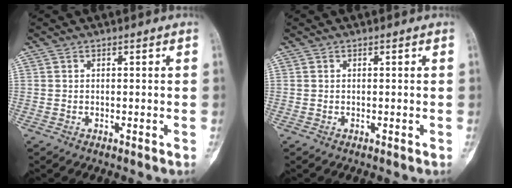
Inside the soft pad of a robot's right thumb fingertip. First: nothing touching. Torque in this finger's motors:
{"motor_torque": [0.21, 0.07, -0.03, 0.02, 0.00]}